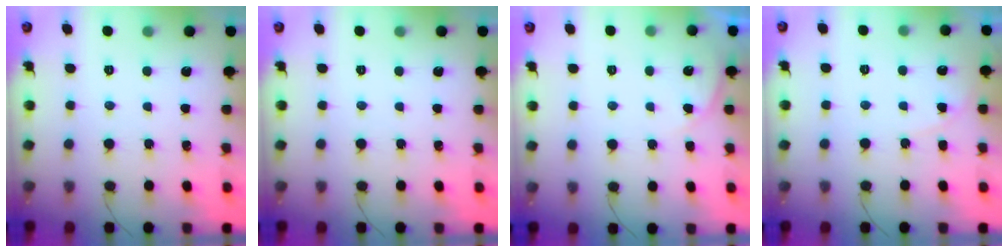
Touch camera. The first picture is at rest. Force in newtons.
{"total": 0.0}
{"total": 3.9, "press": 3.8, "slide": 0.5}
{"total": 5.5, "press": 5.5, "slide": 0.5}